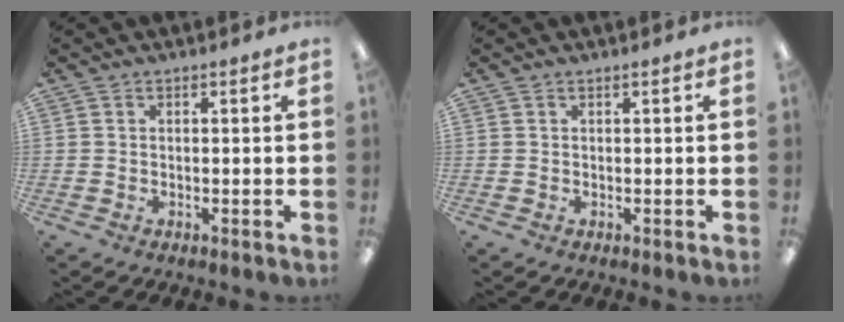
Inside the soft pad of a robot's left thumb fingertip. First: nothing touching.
{"total": 0.0}